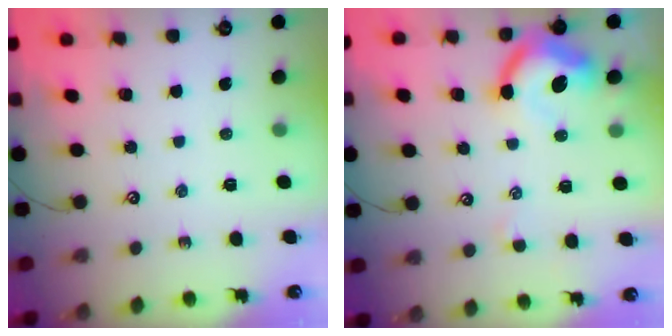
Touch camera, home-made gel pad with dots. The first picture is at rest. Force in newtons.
{"total": 6.5, "press": 6.4, "slide": 1.2}